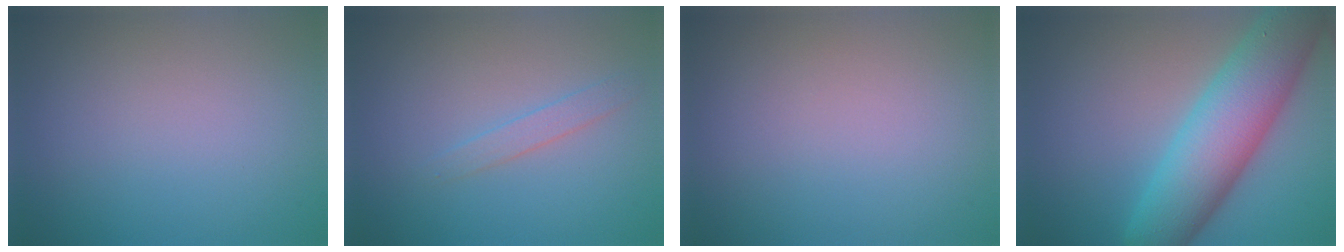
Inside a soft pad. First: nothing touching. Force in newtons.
{"total": 1.3, "press": 1.3, "slide": 0.0}
{"total": 0.0}
{"total": 9.6, "press": 9.5, "slide": 0.4}